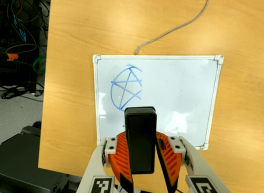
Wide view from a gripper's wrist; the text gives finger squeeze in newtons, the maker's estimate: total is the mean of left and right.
{"total": 8.7, "left": 8.5, "right": 8.8}